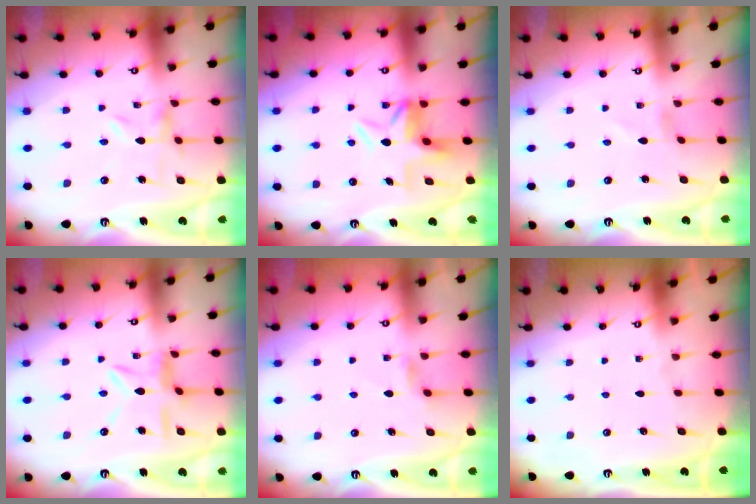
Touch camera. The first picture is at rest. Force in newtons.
{"total": 5.4, "press": 5.0, "slide": 2.0}
{"total": 0.0}
{"total": 7.6, "press": 7.6, "slide": 0.6}
{"total": 2.8, "press": 2.7, "slide": 0.5}
{"total": 0.0}